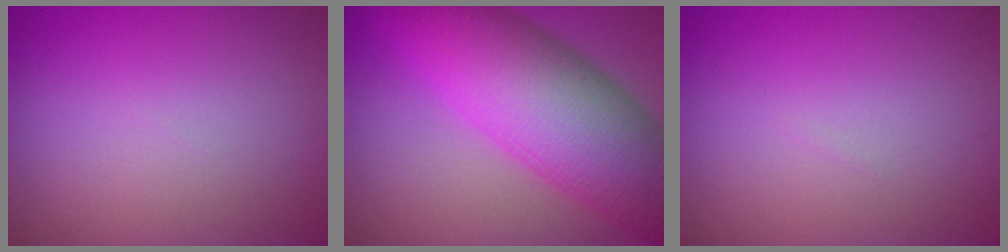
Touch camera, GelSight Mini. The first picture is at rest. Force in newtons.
{"total": 12.9, "press": 12.9, "slide": 0.1}
{"total": 0.0}